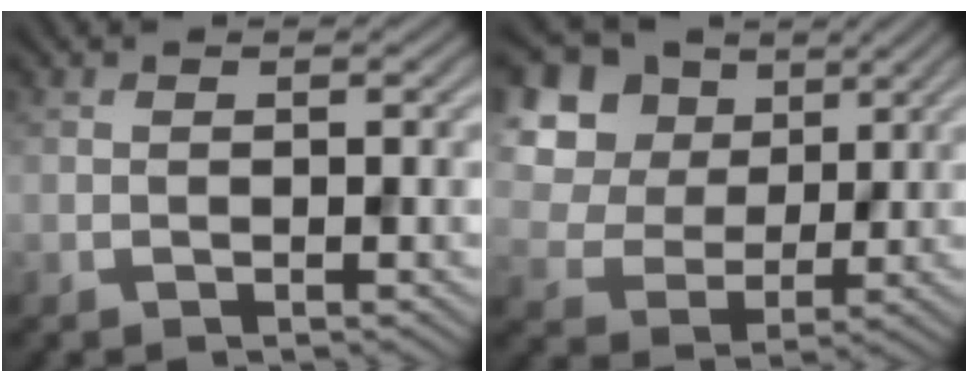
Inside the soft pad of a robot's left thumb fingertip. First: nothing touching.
{"total": 13.9, "force": [5.7, 10.9, 6.5], "torque": [-0.207, 0.028, 0.140]}